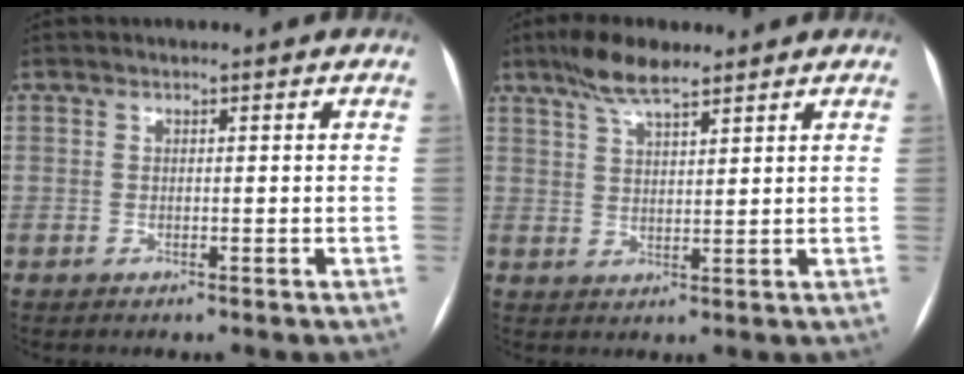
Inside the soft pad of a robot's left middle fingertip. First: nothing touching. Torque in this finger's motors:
{"motor_torque": [0.82, -0.95, 0.50, 0.11]}